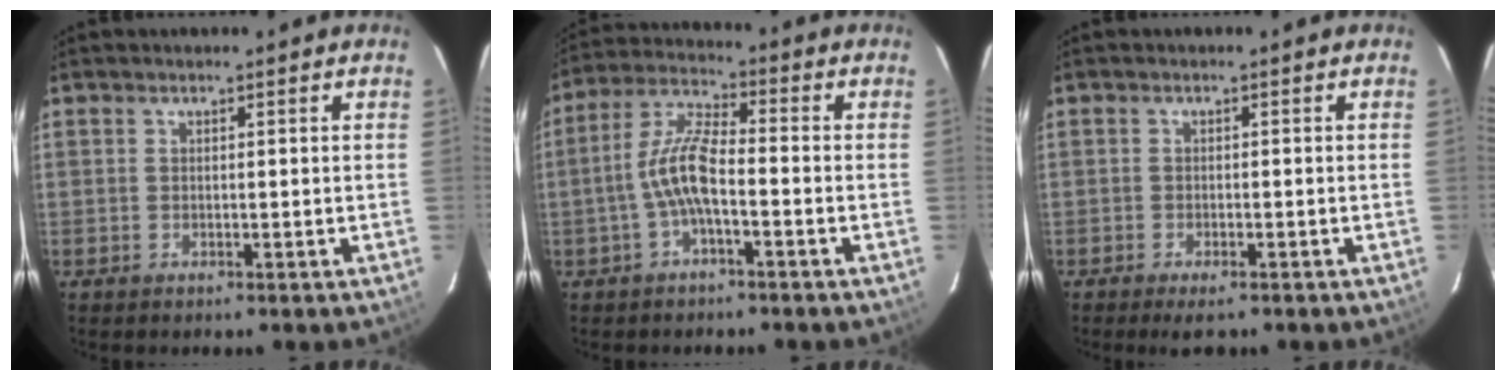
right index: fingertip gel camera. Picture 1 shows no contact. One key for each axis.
{"total": 7.6, "fx": -2.3, "fy": 1.9, "fz": 6.9, "tx": -0.151, "ty": 0.017, "tz": -0.045}
{"total": 3.1, "fx": -2.4, "fy": 0.9, "fz": 1.8, "tx": -0.040, "ty": -0.010, "tz": -0.040}